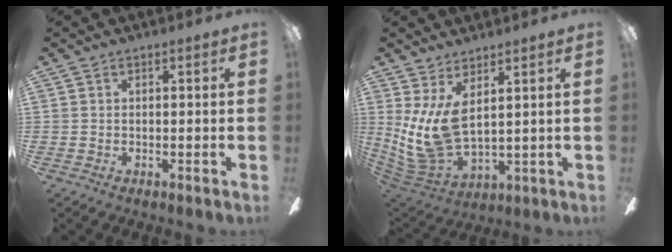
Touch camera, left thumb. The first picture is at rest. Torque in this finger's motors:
{"motor_torque": [0.40, 1.70, 1.33, -0.39, 0.16]}